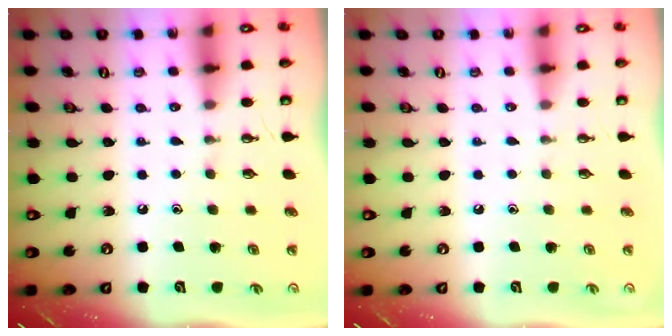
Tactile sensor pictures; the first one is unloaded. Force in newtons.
{"total": 0.0}